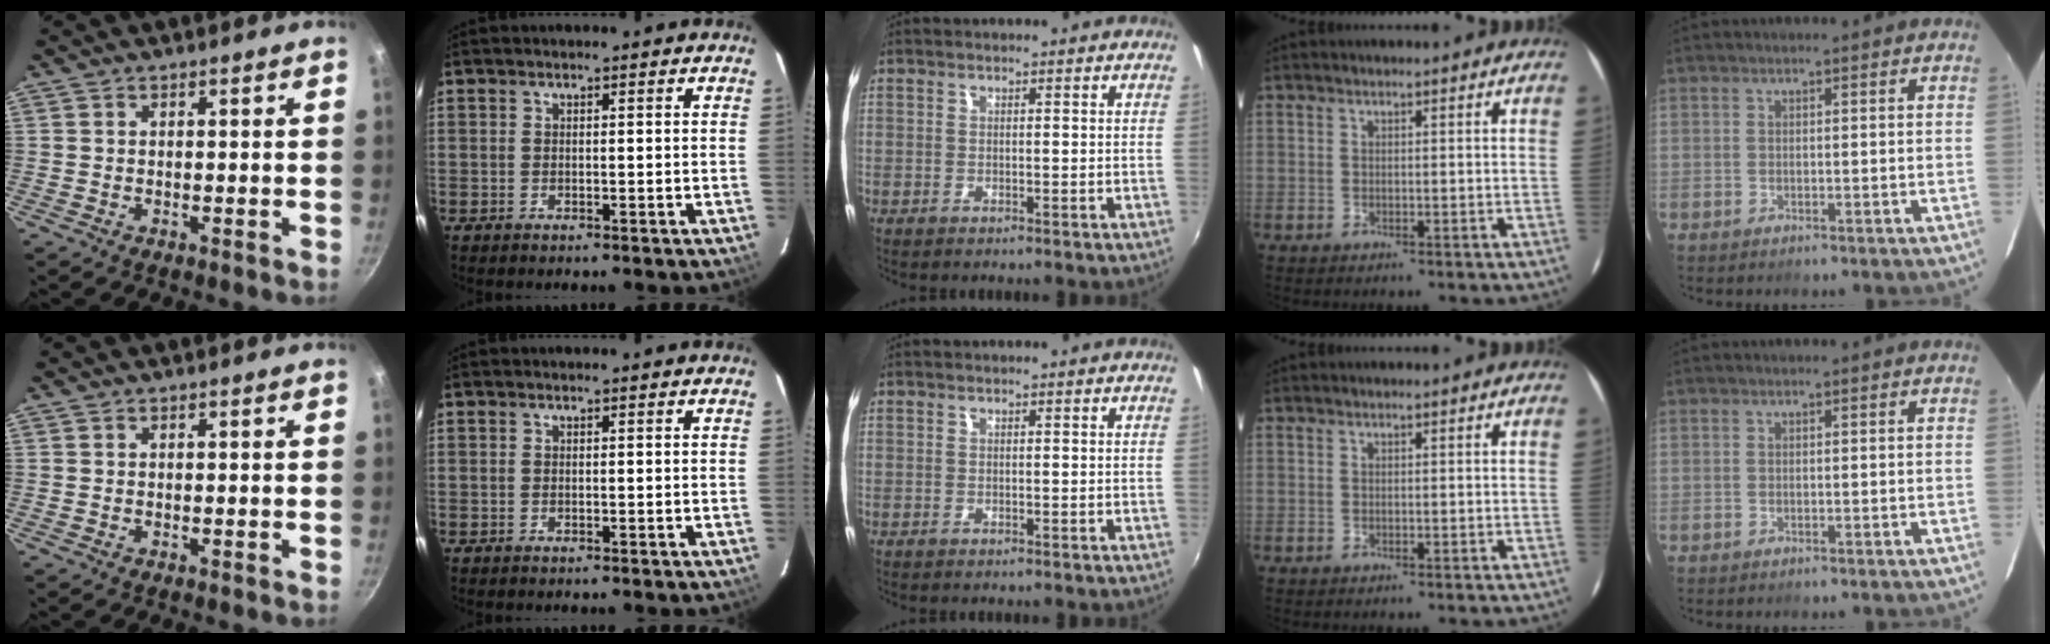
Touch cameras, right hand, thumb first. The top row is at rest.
{}